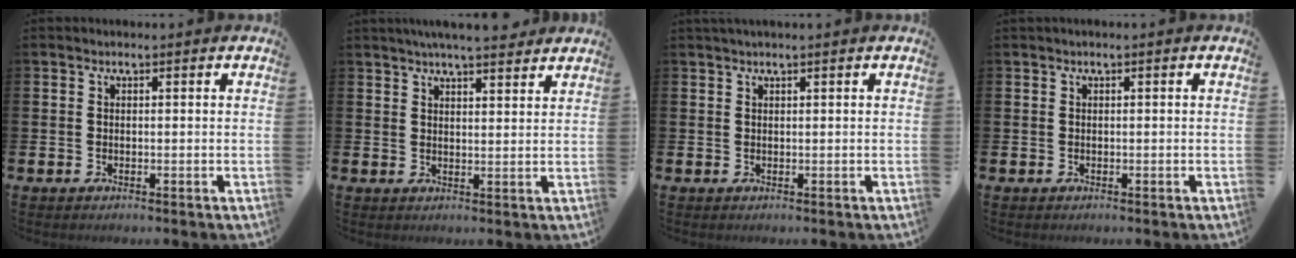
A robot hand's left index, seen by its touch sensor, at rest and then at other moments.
{"total": 4.9, "force": [4.6, 0.1, 1.5], "torque": [-0.035, -0.016, 0.083]}
{"total": 0.7, "force": [0.6, -0.1, 0.3], "torque": [-0.009, 0.002, 0.012]}
{"total": 0.0}